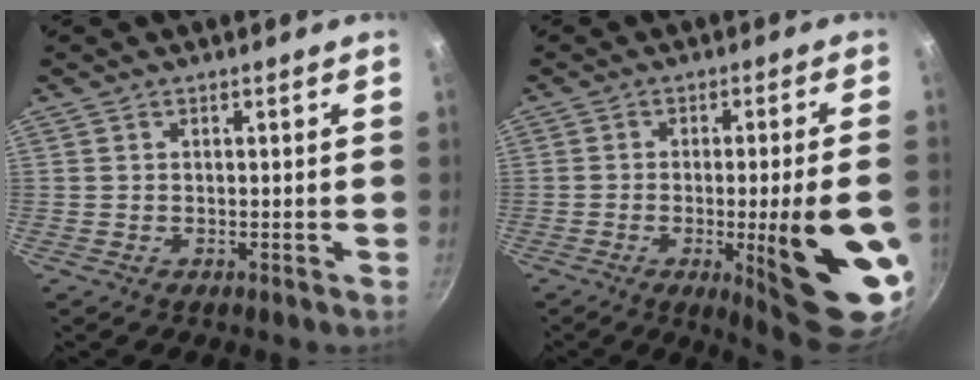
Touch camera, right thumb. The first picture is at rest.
{"total": 18.0, "force": [-4.9, 2.9, 17.1], "torque": [-0.208, 0.008, -0.055]}